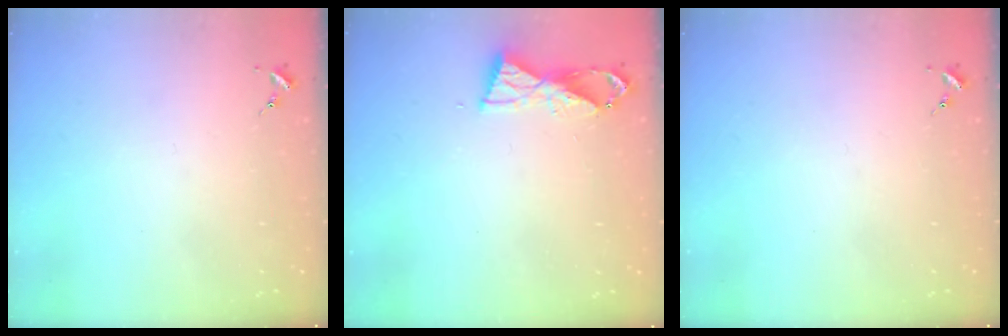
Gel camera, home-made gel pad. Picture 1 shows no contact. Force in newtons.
{"total": 7.0, "press": 7.0, "slide": 0.5}
{"total": 0.0}